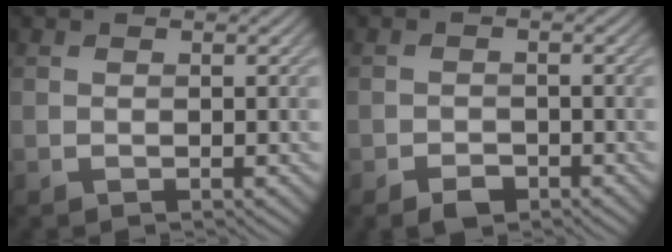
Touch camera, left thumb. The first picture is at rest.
{"total": 2.0, "force": [-1.5, 1.0, 1.0], "torque": [-0.014, 0.000, -0.027]}